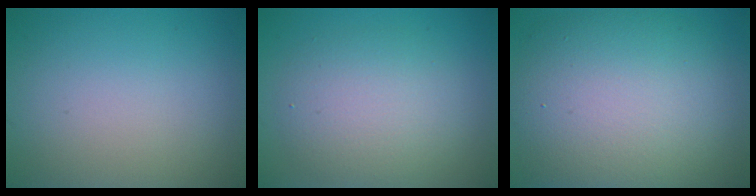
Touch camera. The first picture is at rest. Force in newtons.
{"total": 4.8, "press": 4.8, "slide": 0.3}
{"total": 12.3, "press": 12.3, "slide": 0.7}